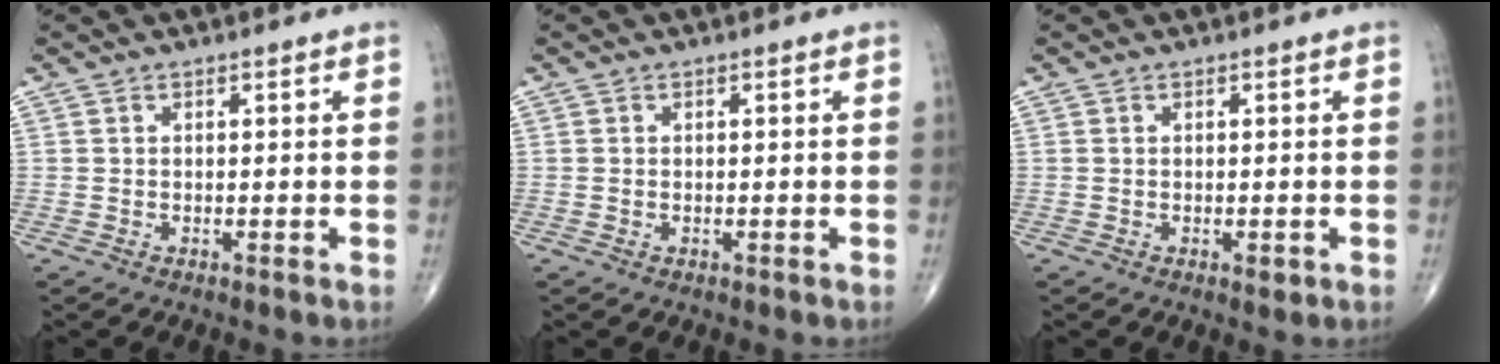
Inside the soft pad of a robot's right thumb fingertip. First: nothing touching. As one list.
[{"total": 0.0}, {"total": 1.1, "force": [-0.3, 0.5, 0.9], "torque": [-0.010, -0.002, -0.005]}]